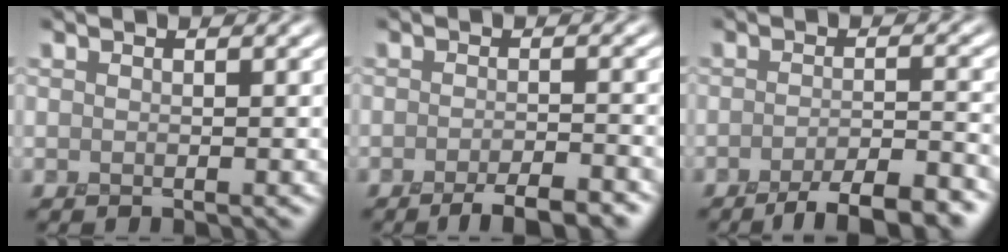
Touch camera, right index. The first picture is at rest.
{"total": 4.4, "force": [-3.2, 0.9, 3.0], "torque": [-0.037, 0.001, -0.050]}
{"total": 6.6, "force": [-4.6, 1.6, 4.5], "torque": [-0.060, 0.001, -0.070]}